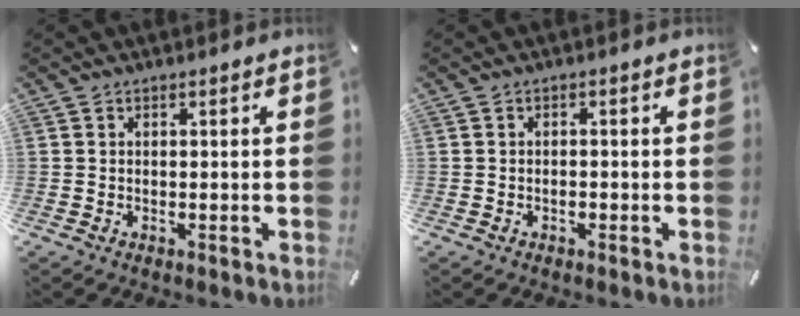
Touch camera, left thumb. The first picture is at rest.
{"total": 1.1, "force": [-0.6, 0.7, 0.7], "torque": [-0.015, 0.002, -0.012]}